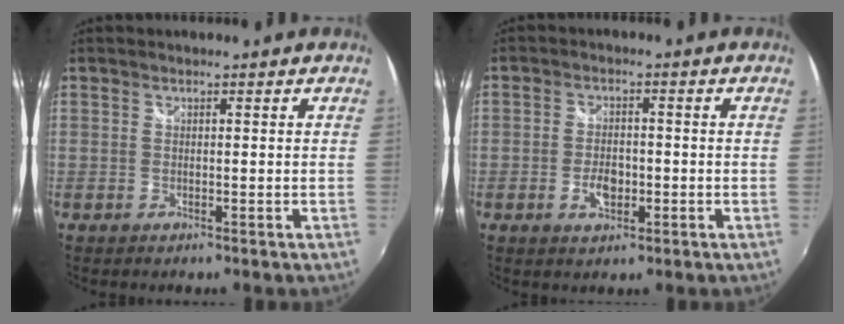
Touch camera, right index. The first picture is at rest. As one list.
[{"total": 4.4, "force": [-1.4, 2.7, 3.2], "torque": [-0.063, -0.001, -0.024]}]